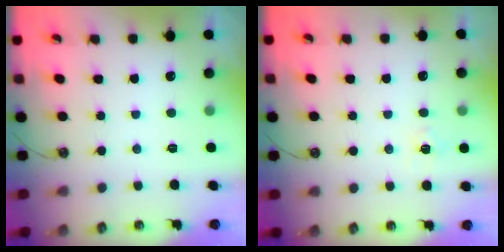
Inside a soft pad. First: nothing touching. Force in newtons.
{"total": 4.2, "press": 4.2, "slide": 0.5}